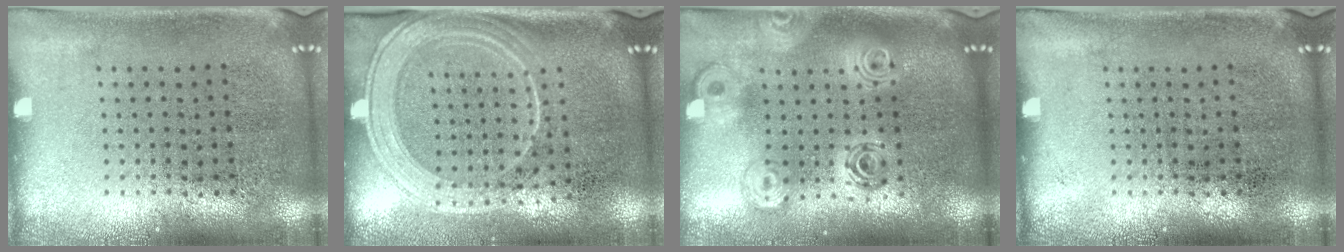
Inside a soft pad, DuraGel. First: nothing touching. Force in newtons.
{"total": 2.1, "press": 1.9, "slide": 1.0}
{"total": 2.2, "press": 1.8, "slide": 1.3}
{"total": 0.0}